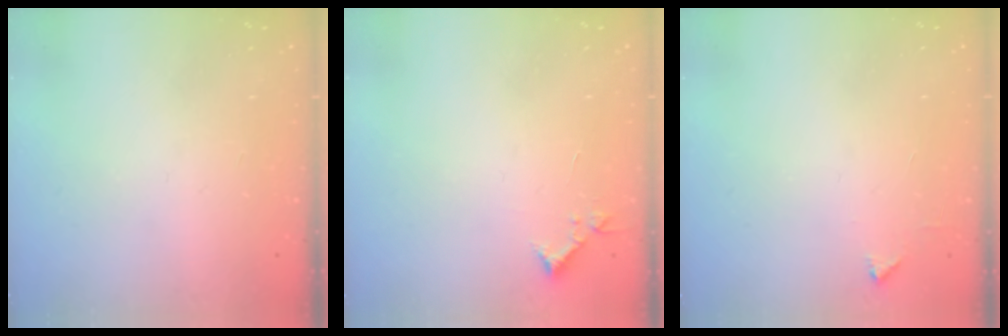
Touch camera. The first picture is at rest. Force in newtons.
{"total": 3.6, "press": 3.6, "slide": 0.5}
{"total": 2.1, "press": 2.1, "slide": 0.3}